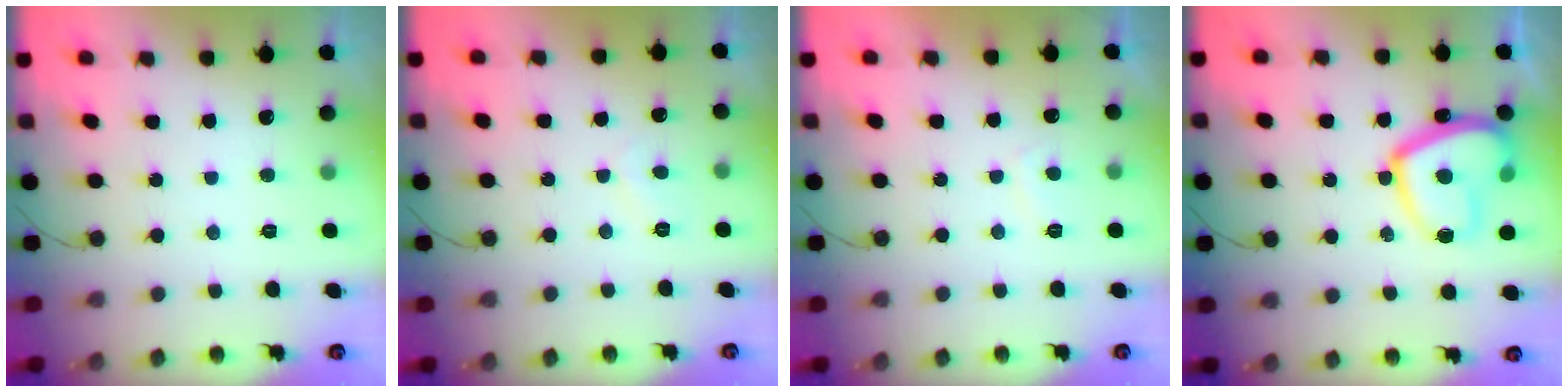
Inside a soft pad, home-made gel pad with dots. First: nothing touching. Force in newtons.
{"total": 2.1, "press": 2.1, "slide": 0.3}
{"total": 1.8, "press": 1.6, "slide": 0.6}
{"total": 16.3, "press": 16.2, "slide": 1.6}